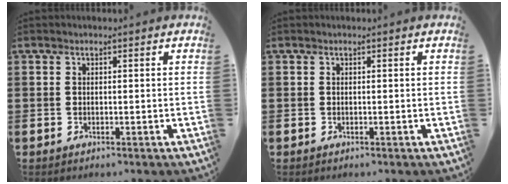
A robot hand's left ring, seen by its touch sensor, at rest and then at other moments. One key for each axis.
{"total": 0.0}